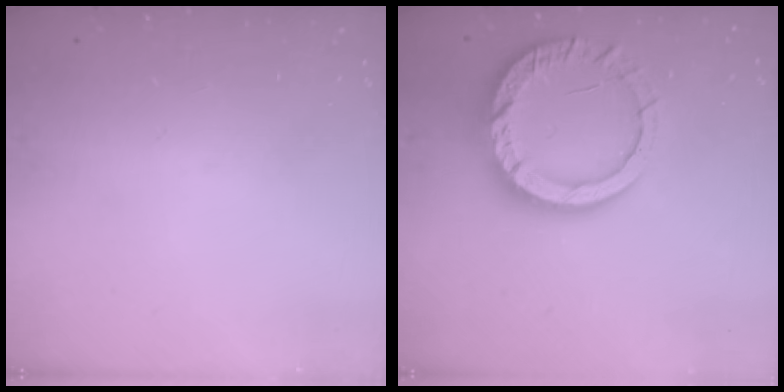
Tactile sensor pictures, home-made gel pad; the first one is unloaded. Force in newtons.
{"total": 14.8, "press": 14.7, "slide": 1.3}